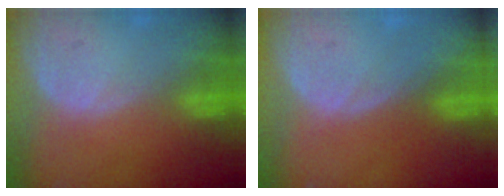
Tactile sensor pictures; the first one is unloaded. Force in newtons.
{"total": 0.0}